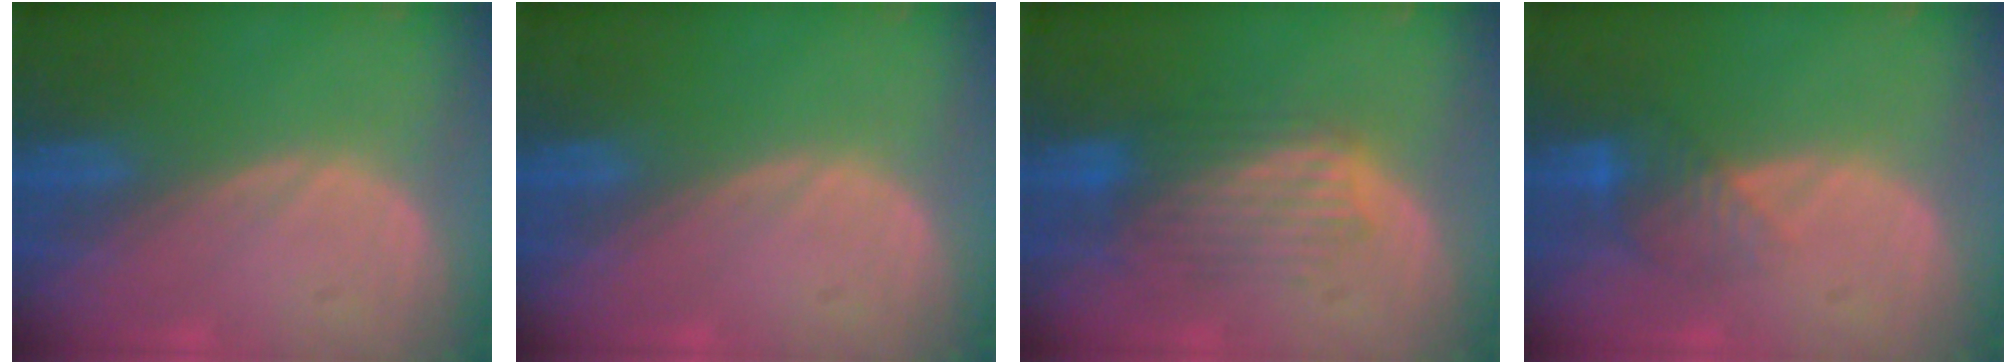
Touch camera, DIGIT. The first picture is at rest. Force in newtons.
{"total": 0.0}
{"total": 5.9, "press": 5.9, "slide": 0.4}
{"total": 4.2, "press": 3.8, "slide": 1.7}